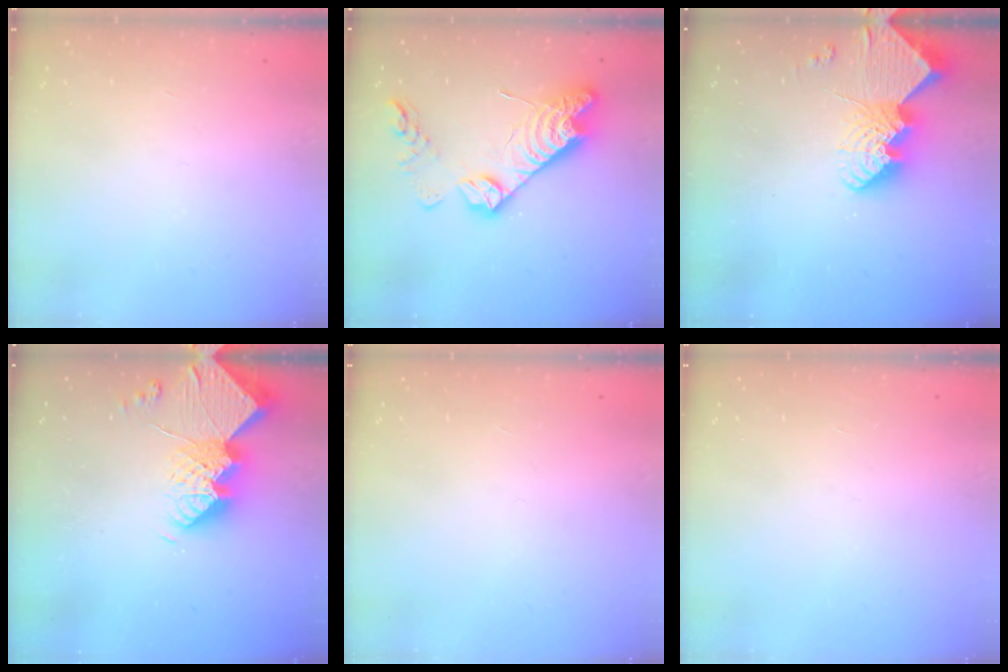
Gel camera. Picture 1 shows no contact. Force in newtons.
{"total": 17.1, "press": 17.0, "slide": 0.7}
{"total": 14.6, "press": 14.5, "slide": 1.1}
{"total": 16.5, "press": 16.4, "slide": 1.4}
{"total": 0.0}
{"total": 0.0}